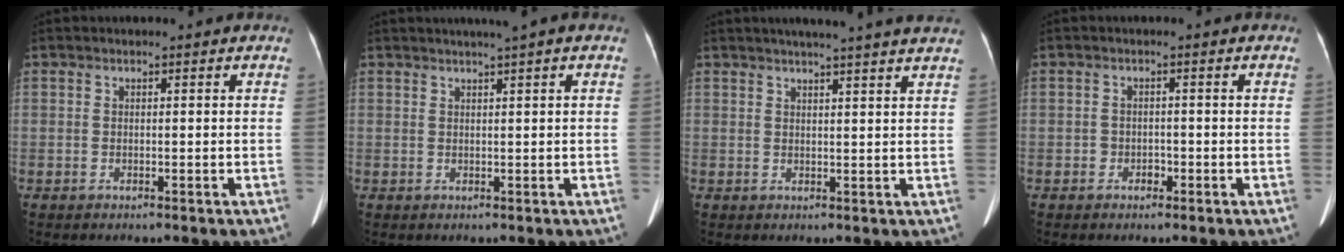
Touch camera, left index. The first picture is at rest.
{"total": 3.5, "force": [2.4, -0.4, 2.5], "torque": [-0.039, 0.019, 0.039]}
{"total": 12.3, "force": [10.7, -0.1, 6.1], "torque": [-0.088, 0.019, 0.121]}
{"total": 1.7, "force": [-1.4, 0.9, 0.1], "torque": [0.002, -0.011, -0.020]}